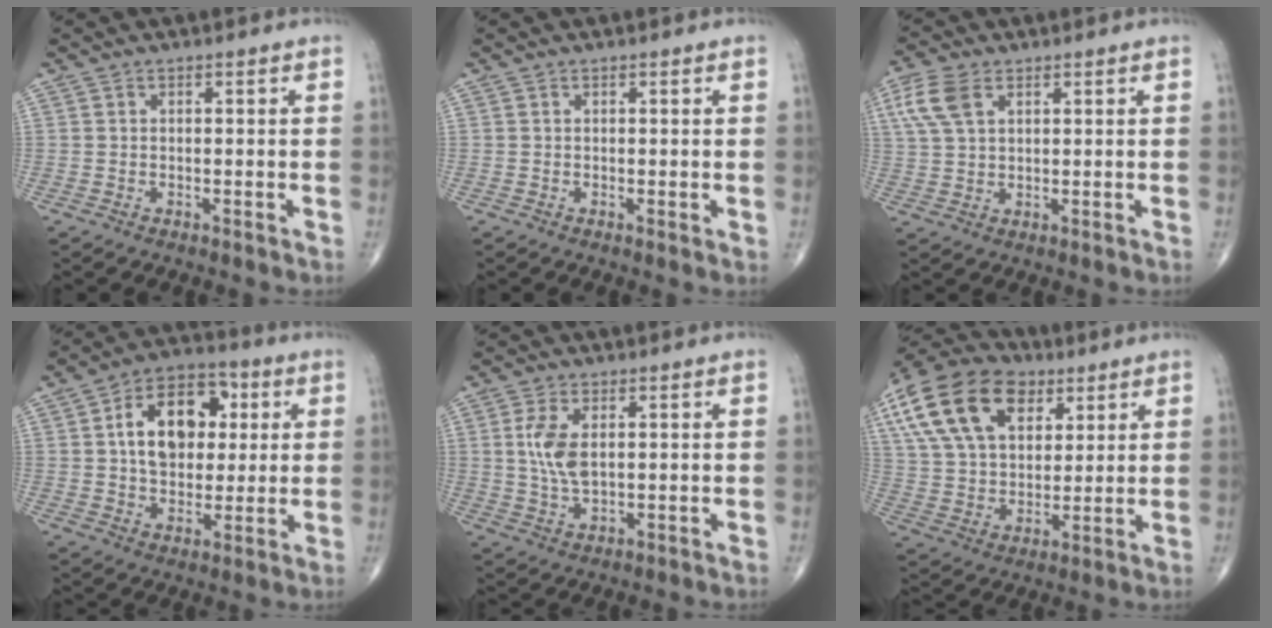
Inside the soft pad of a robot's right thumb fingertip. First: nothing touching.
{"total": 0.6, "force": [0.2, 0.1, 0.6], "torque": [-0.008, -0.002, 0.001]}
{"total": 7.3, "force": [3.1, 4.3, 5.0], "torque": [-0.113, 0.006, 0.063]}
{"total": 15.2, "force": [3.1, 10.3, 10.8], "torque": [-0.135, 0.011, 0.045]}
{"total": 6.6, "force": [1.2, 3.3, 5.6], "torque": [-0.117, -0.005, 0.027]}
{"total": 22.3, "force": [9.5, 14.0, 14.5], "torque": [-0.272, 0.004, 0.167]}